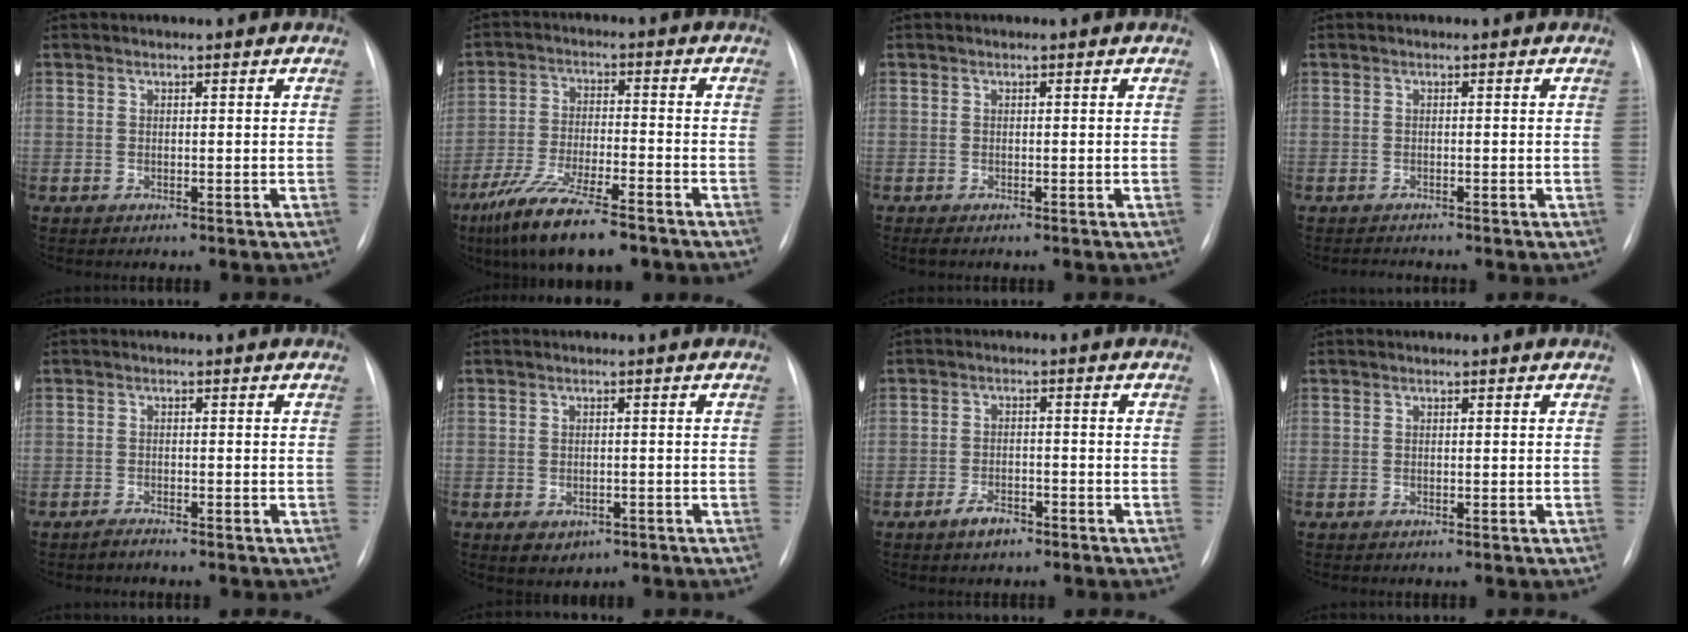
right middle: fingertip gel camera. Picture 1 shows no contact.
{"total": 12.9, "force": [-9.2, 2.5, 8.7], "torque": [-0.163, -0.028, -0.159]}
{"total": 0.0}
{"total": 1.1, "force": [-1.1, 0.0, 0.1], "torque": [-0.004, -0.007, -0.015]}
{"total": 1.1, "force": [-1.0, -0.1, 0.3], "torque": [-0.010, -0.002, -0.019]}
{"total": 3.4, "force": [-1.7, 2.4, 1.7], "torque": [-0.021, -0.001, -0.010]}
{"total": 3.3, "force": [-2.3, 1.5, 1.8], "torque": [-0.035, 0.002, -0.038]}
{"total": 0.0}